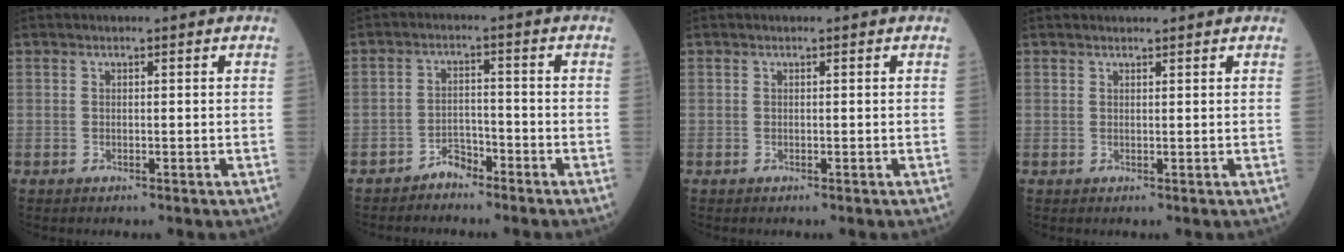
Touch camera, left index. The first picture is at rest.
{"total": 3.0, "force": [-2.6, 1.1, 0.7], "torque": [-0.010, 0.001, -0.047]}
{"total": 0.0}
{"total": 2.1, "force": [2.0, 0.2, 0.5], "torque": [-0.009, 0.015, 0.028]}